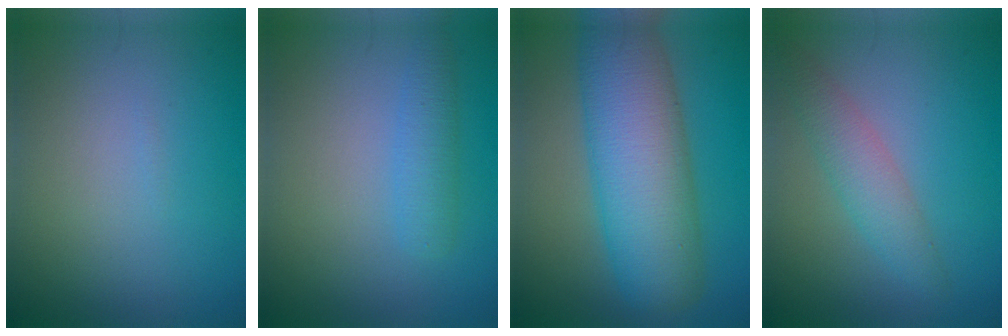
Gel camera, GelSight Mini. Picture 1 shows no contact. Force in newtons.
{"total": 2.2, "press": 2.2, "slide": 0.1}
{"total": 10.5, "press": 10.5, "slide": 0.3}
{"total": 2.9, "press": 2.9, "slide": 0.1}